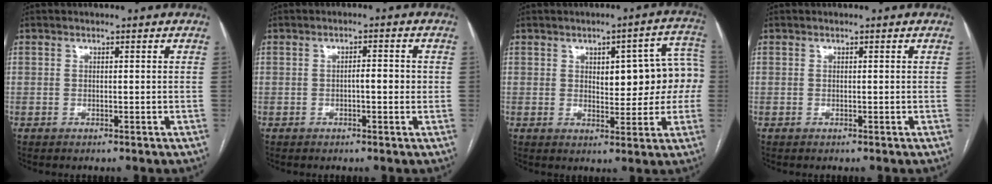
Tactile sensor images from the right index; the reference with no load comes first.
{"total": 2.6, "force": [-0.3, 0.7, 2.5], "torque": [-0.035, 0.005, -0.005]}
{"total": 11.2, "force": [1.0, 4.3, 10.2], "torque": [-0.111, 0.035, 0.018]}
{"total": 0.0}